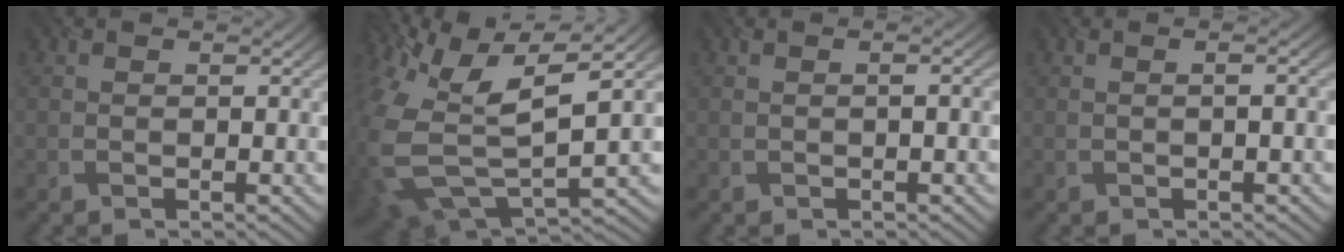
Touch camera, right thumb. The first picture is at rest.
{"total": 12.6, "force": [1.7, 6.6, 10.6], "torque": [-0.264, -0.019, 0.039]}
{"total": 1.7, "force": [0.0, 0.5, 1.7], "torque": [-0.018, 0.008, -0.003]}
{"total": 2.0, "force": [0.0, 0.6, 1.9], "torque": [-0.020, 0.009, -0.004]}